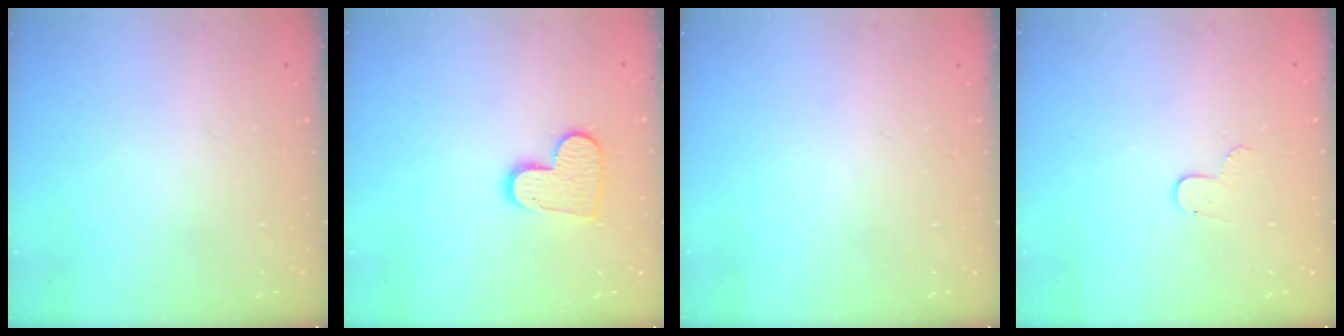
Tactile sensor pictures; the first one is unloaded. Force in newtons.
{"total": 9.9, "press": 9.9, "slide": 0.4}
{"total": 0.0}
{"total": 4.9, "press": 4.9, "slide": 0.5}